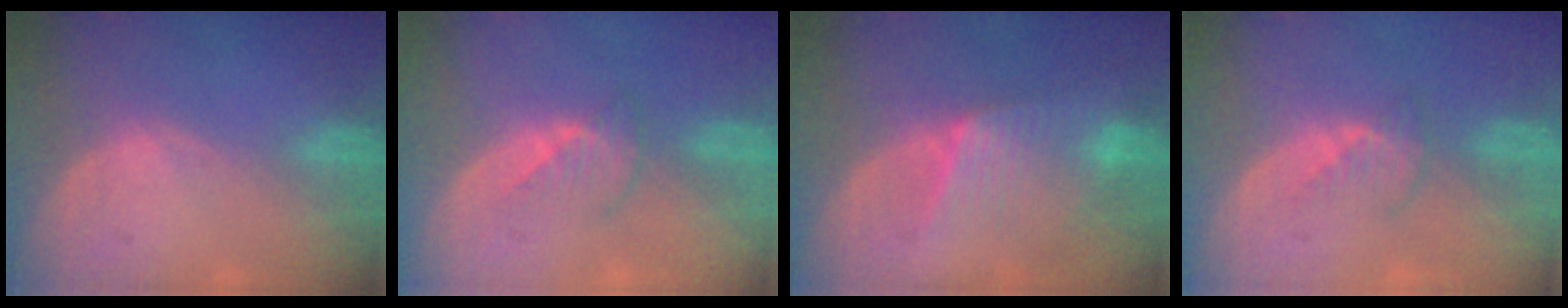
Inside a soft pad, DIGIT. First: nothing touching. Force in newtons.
{"total": 3.0, "press": 2.9, "slide": 0.7}
{"total": 6.3, "press": 6.3, "slide": 0.9}
{"total": 2.5, "press": 2.5, "slide": 0.3}